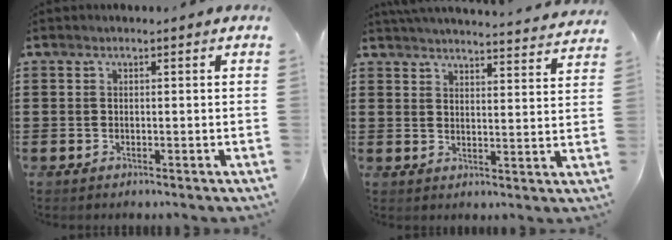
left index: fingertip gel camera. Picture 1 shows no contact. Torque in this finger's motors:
{"motor_torque": [0.16, -0.16, 0.03, 0.02]}